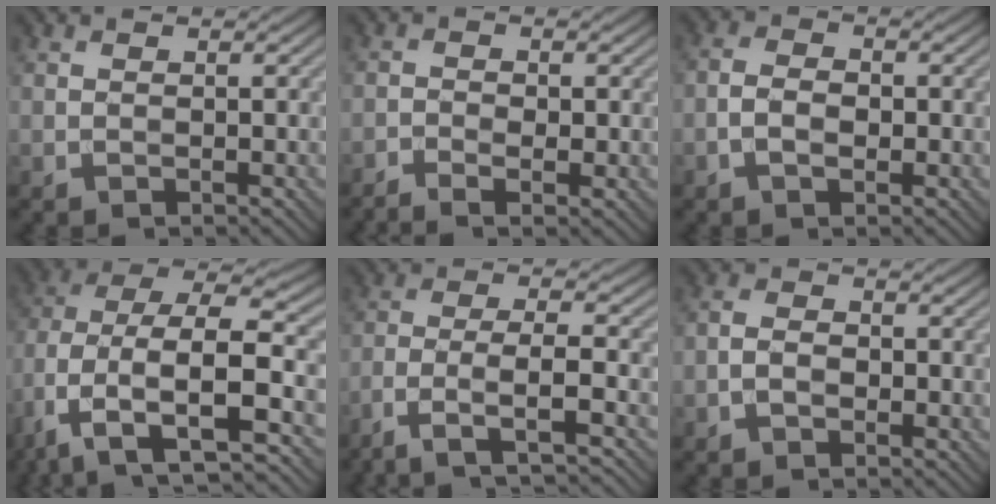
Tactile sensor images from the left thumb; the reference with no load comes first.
{"total": 2.4, "force": [-1.5, 0.8, 1.7], "torque": [-0.037, -0.002, -0.031]}
{"total": 3.0, "force": [-1.0, 1.8, 2.2], "torque": [-0.041, 0.004, -0.021]}
{"total": 13.9, "force": [-2.1, 8.1, 11.2], "torque": [-0.257, -0.013, -0.033]}
{"total": 6.3, "force": [-3.9, 1.2, 4.7], "torque": [-0.086, 0.005, -0.084]}
{"total": 2.4, "force": [-1.1, 1.5, 1.5], "torque": [-0.028, 0.005, -0.024]}